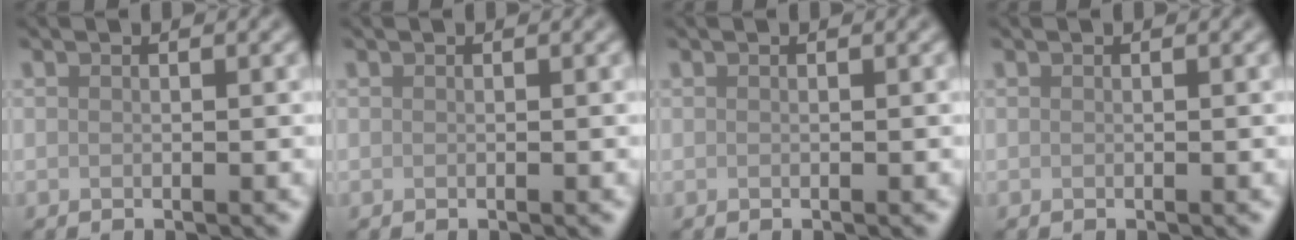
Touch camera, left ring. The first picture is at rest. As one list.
[{"total": 0.0}, {"total": 0.0}, {"total": 0.0}]